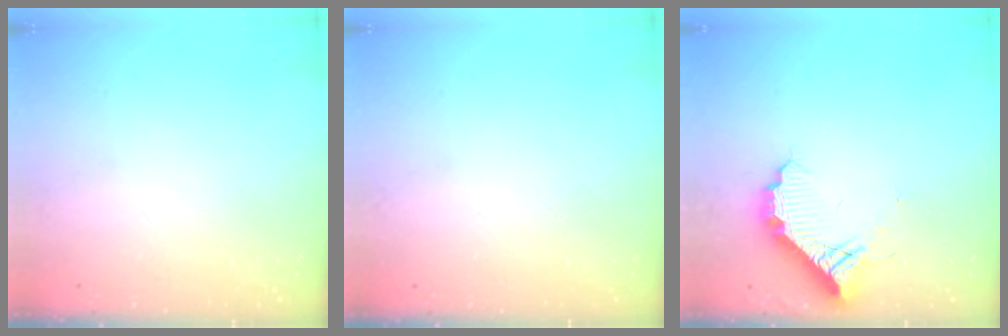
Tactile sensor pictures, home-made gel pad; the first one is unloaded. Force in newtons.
{"total": 0.0}
{"total": 9.9, "press": 9.9, "slide": 0.9}